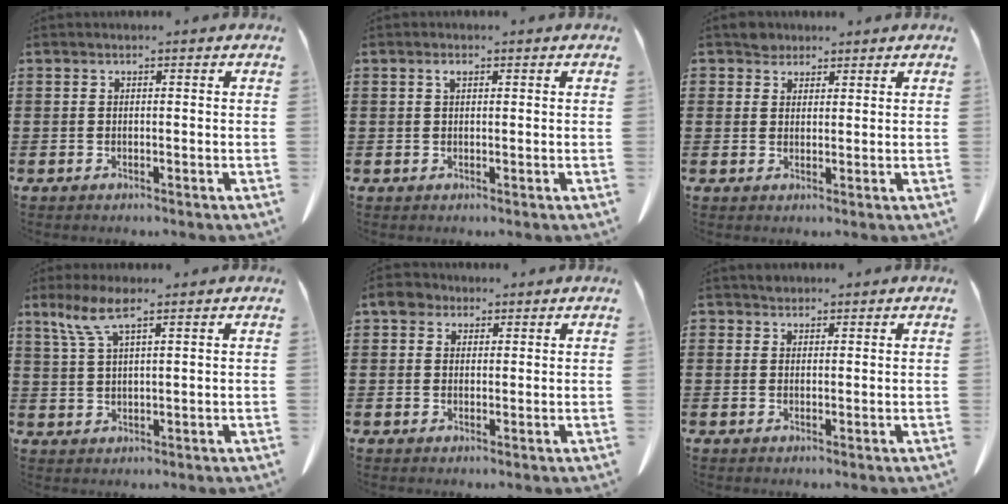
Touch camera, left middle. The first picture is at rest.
{"total": 1.3, "force": [0.5, 0.6, 1.1], "torque": [-0.024, 0.006, 0.008]}
{"total": 2.5, "force": [2.2, 1.1, 0.1], "torque": [-0.008, 0.004, 0.045]}
{"total": 5.9, "force": [3.6, 1.0, 4.5], "torque": [-0.097, 0.000, 0.064]}
{"total": 3.3, "force": [2.2, 2.2, 1.2], "torque": [-0.028, 0.010, 0.038]}
{"total": 1.4, "force": [1.1, 0.8, 0.0], "torque": [-0.005, 0.003, 0.023]}